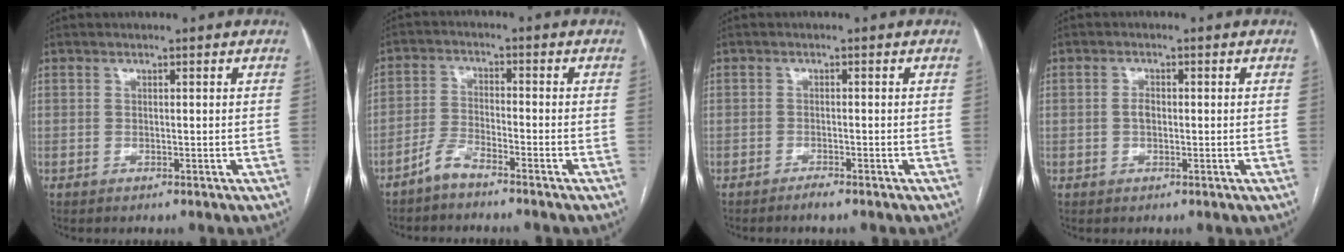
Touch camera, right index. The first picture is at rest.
{"total": 3.7, "force": [-3.3, 0.4, 1.6], "torque": [-0.040, -0.004, -0.068]}
{"total": 1.3, "force": [-1.2, -0.1, 0.6], "torque": [-0.016, -0.001, -0.020]}
{"total": 1.6, "force": [-0.1, 0.9, 1.3], "torque": [-0.025, 0.003, -0.003]}